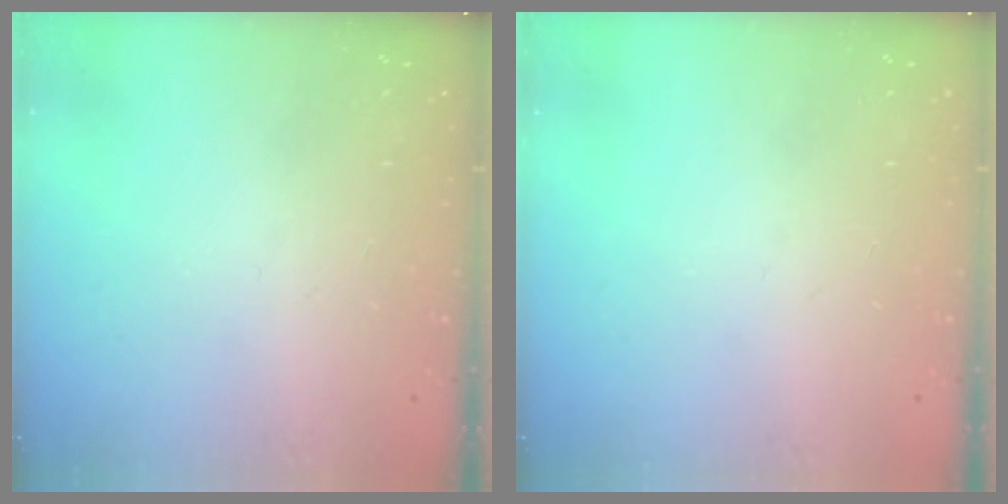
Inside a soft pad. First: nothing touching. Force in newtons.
{"total": 0.0}